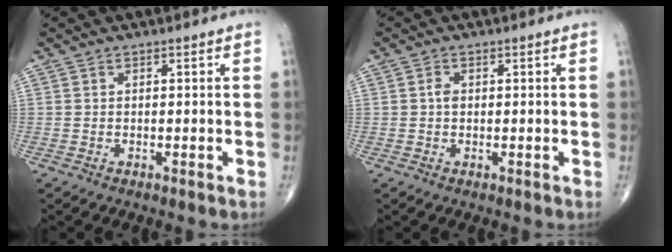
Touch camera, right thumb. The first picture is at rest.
{"total": 1.4, "force": [0.1, 1.0, 1.0], "torque": [-0.014, 0.003, 0.000]}